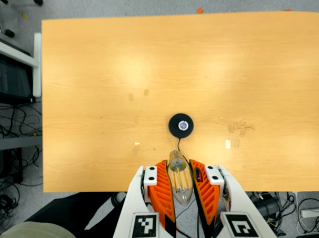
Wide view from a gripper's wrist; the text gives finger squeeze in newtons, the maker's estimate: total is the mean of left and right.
{"total": 22.0, "left": 24.4, "right": 19.5}